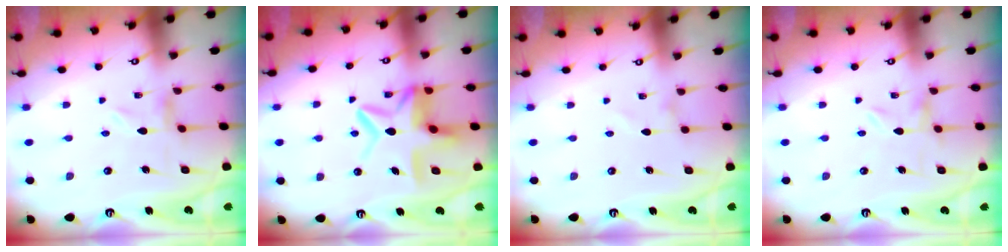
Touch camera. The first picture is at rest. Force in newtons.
{"total": 12.3, "press": 12.2, "slide": 1.2}
{"total": 1.0, "press": 1.0, "slide": 0.0}
{"total": 0.0}